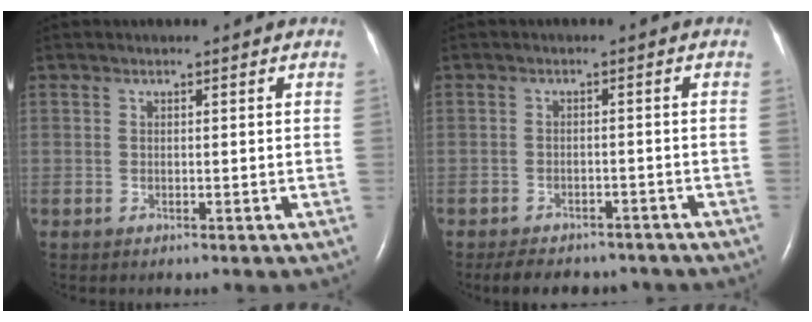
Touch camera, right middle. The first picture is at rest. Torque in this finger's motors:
{"motor_torque": [0.05, -0.05, 0.05, 0.02]}